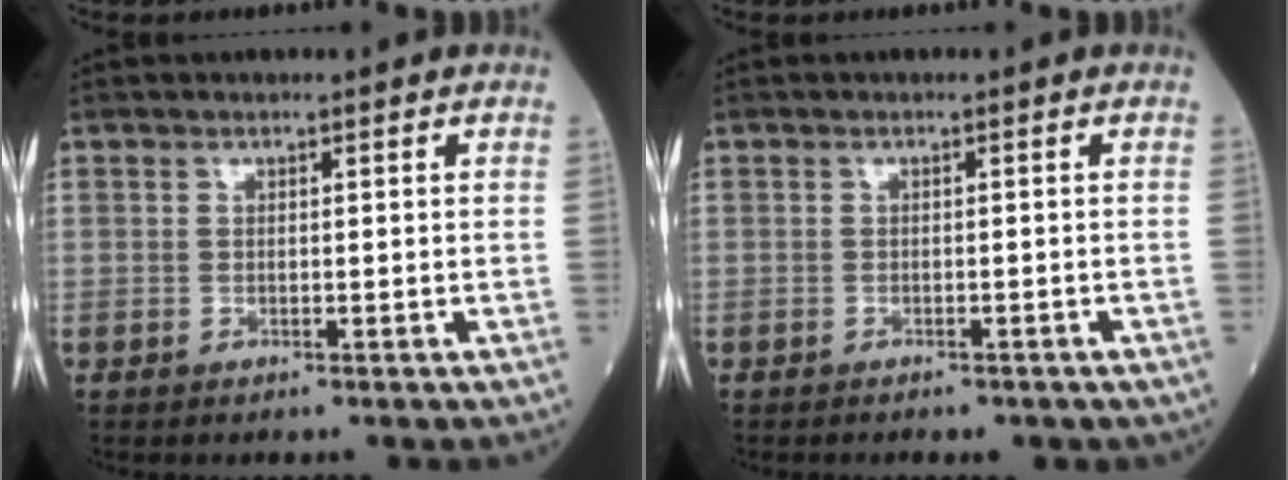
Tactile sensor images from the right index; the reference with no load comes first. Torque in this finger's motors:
{"motor_torque": [1.06, -1.08, 0.12, 0.04]}